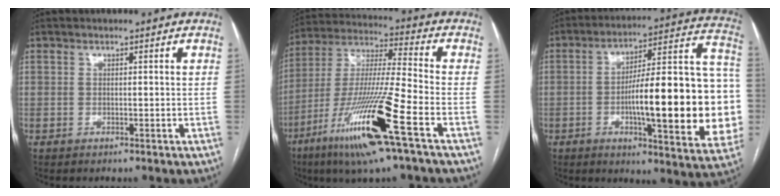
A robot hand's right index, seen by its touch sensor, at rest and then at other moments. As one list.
[{"total": 18.6, "force": [-8.9, -0.1, 16.3], "torque": [-0.345, -0.037, -0.170]}, {"total": 26.2, "force": [-3.7, 5.0, 25.5], "torque": [-0.284, 0.026, -0.047]}]